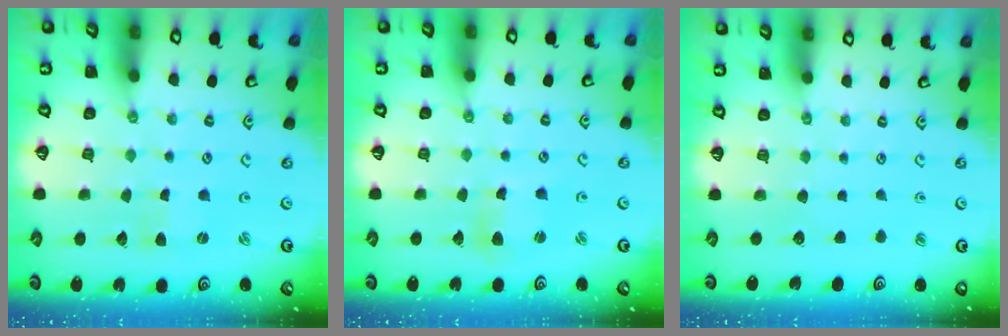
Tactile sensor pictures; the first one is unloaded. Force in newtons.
{"total": 4.8, "press": 4.7, "slide": 0.6}
{"total": 0.0}